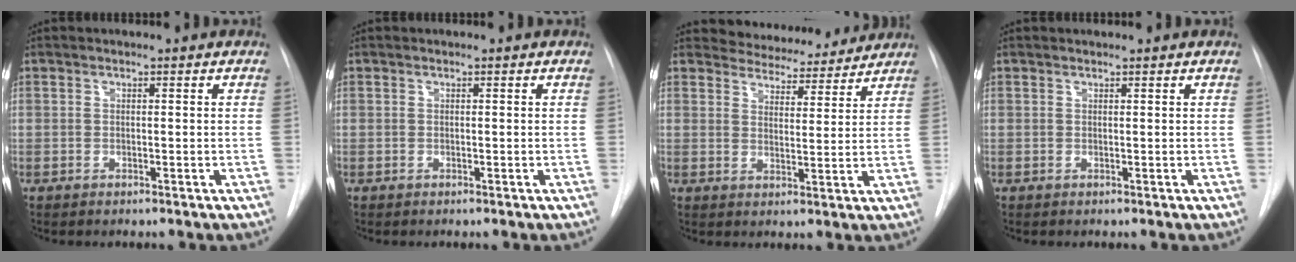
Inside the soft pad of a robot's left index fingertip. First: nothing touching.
{"total": 0.0}
{"total": 9.5, "force": [9.1, 2.5, 0.9], "torque": [-0.003, 0.000, 0.117]}
{"total": 0.6, "force": [0.6, -0.1, 0.1], "torque": [-0.002, 0.009, 0.012]}